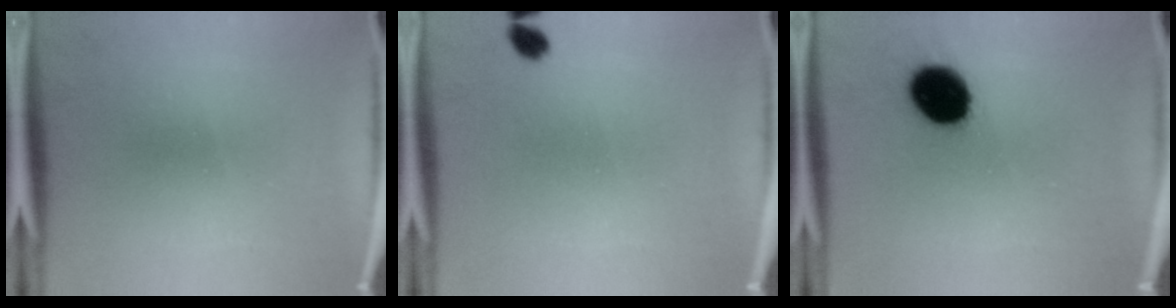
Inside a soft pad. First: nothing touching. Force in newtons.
{"total": 1.9}
{"total": 13.5}